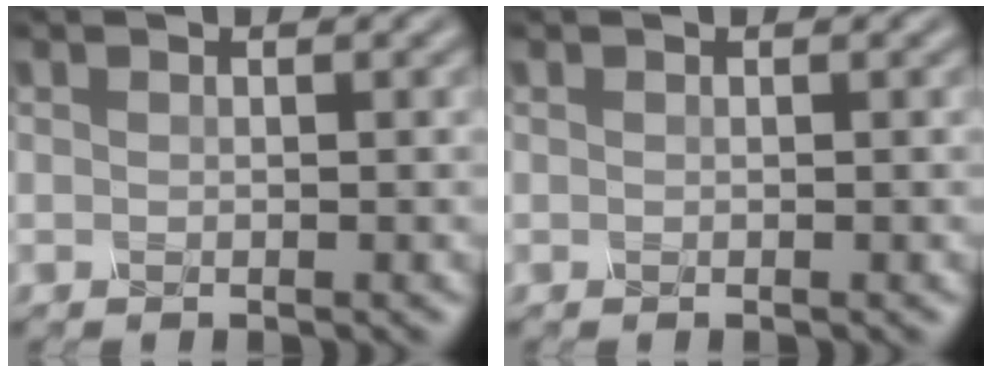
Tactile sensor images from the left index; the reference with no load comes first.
{"total": 0.0}